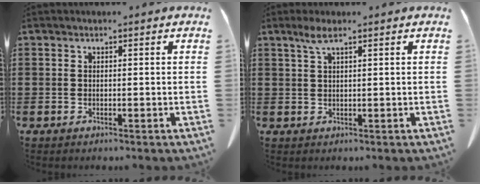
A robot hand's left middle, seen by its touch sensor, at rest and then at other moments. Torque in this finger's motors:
{"motor_torque": [0.50, 0.26, 0.07, 0.05]}